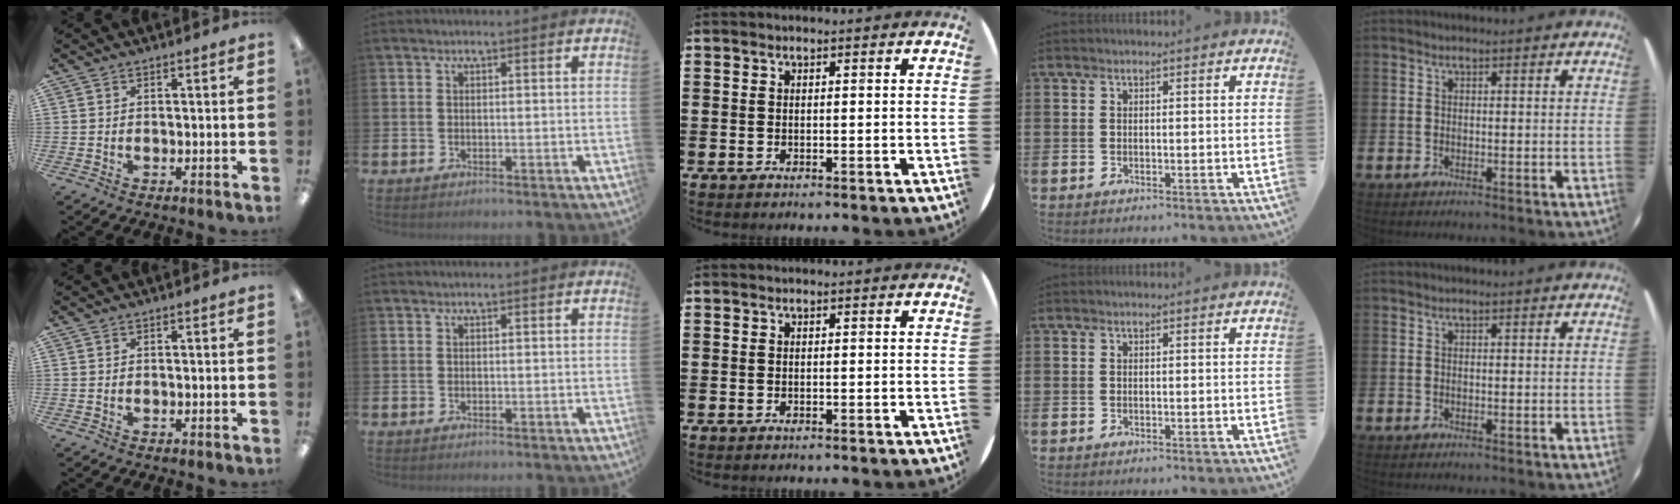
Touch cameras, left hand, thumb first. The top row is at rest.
{}